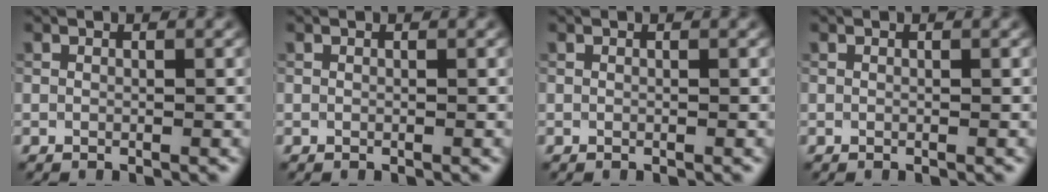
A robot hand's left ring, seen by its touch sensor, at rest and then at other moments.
{"total": 0.0}
{"total": 0.0}
{"total": 0.0}